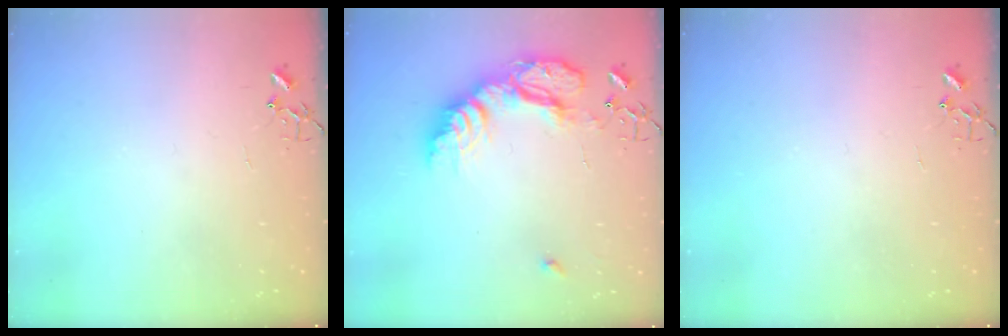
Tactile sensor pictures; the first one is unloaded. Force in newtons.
{"total": 18.8, "press": 18.7, "slide": 1.9}
{"total": 0.0}